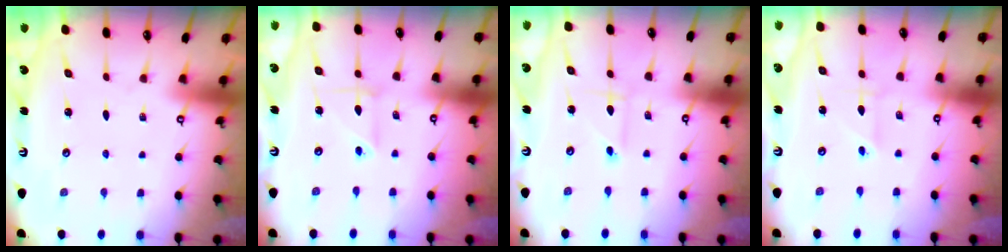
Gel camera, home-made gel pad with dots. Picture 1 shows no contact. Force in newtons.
{"total": 6.2, "press": 6.1, "slide": 1.2}
{"total": 1.4, "press": 1.3, "slide": 0.1}
{"total": 2.2, "press": 2.1, "slide": 0.8}